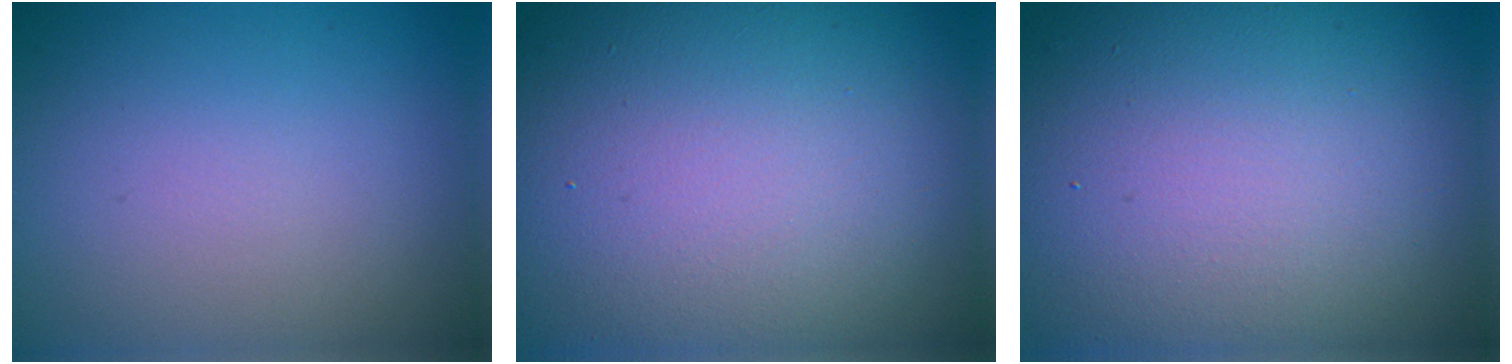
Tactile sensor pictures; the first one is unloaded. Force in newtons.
{"total": 18.9, "press": 18.9, "slide": 1.2}
{"total": 17.2, "press": 17.2, "slide": 1.1}